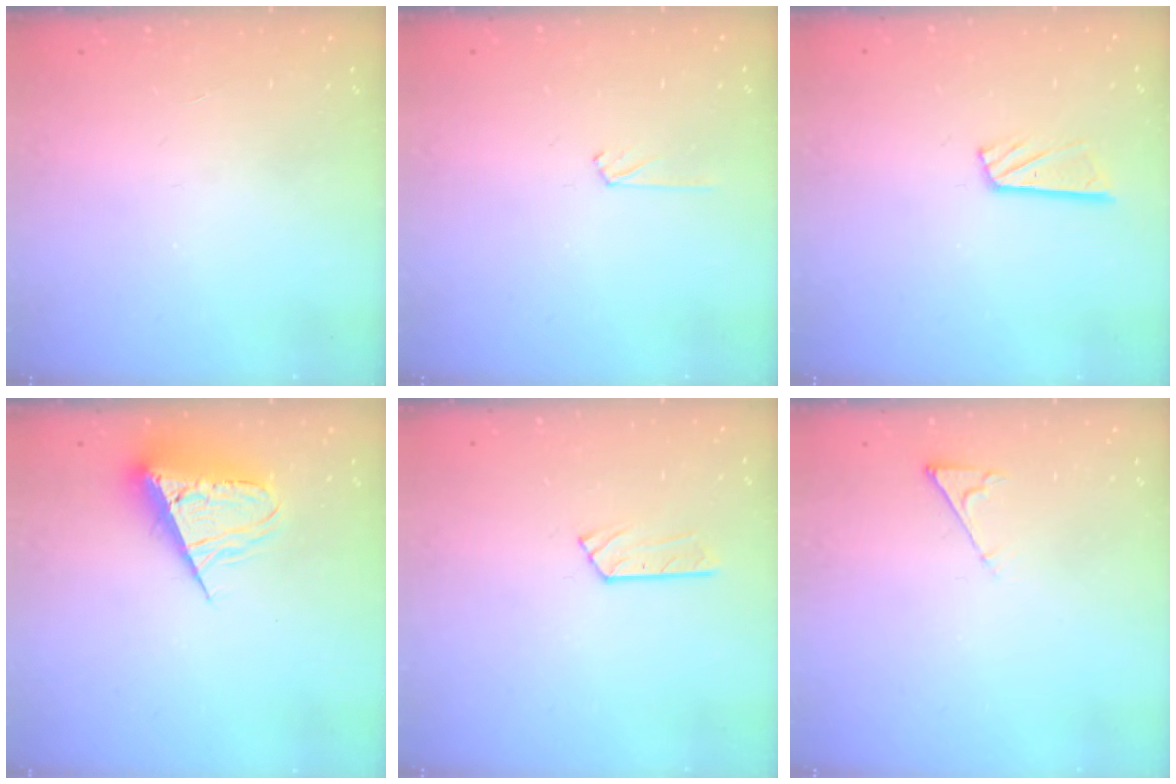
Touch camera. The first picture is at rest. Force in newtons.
{"total": 2.5, "press": 2.5, "slide": 0.3}
{"total": 7.3, "press": 7.3, "slide": 0.4}
{"total": 9.9, "press": 9.8, "slide": 0.7}
{"total": 3.3, "press": 3.2, "slide": 0.4}
{"total": 3.3, "press": 3.2, "slide": 0.6}